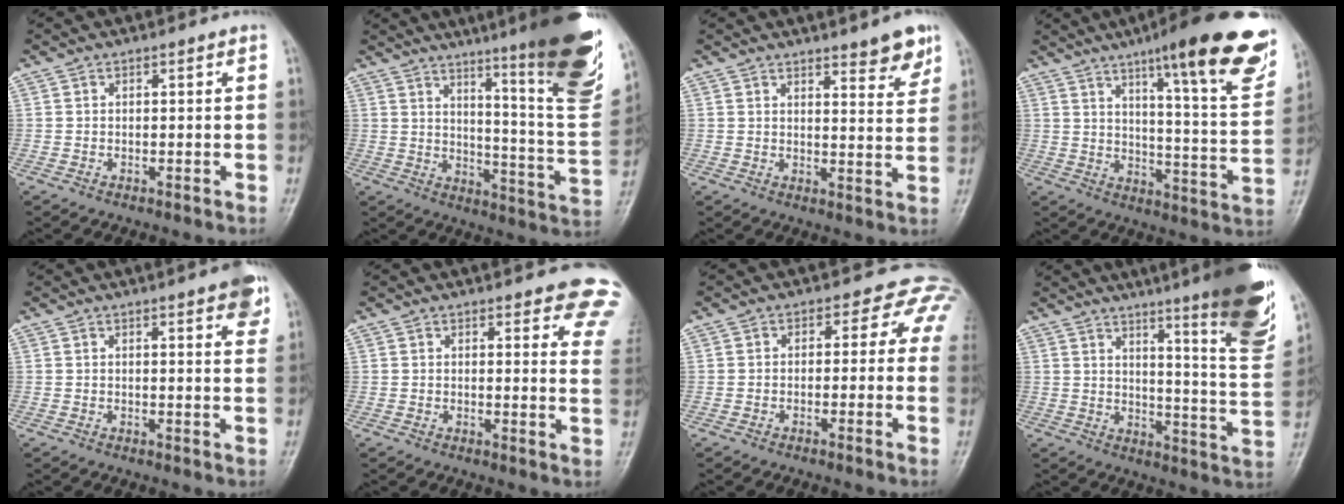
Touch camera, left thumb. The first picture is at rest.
{"total": 25.4, "force": [16.1, 2.7, 19.4], "torque": [-0.246, -0.095, 0.220]}
{"total": 6.2, "force": [4.7, 1.3, 3.9], "torque": [-0.035, -0.034, 0.062]}
{"total": 24.1, "force": [14.6, 4.2, 18.8], "torque": [-0.236, -0.058, 0.204]}
{"total": 5.7, "force": [3.4, 1.4, 4.4], "torque": [-0.040, -0.009, 0.038]}
{"total": 11.3, "force": [9.1, 3.5, 5.6], "torque": [-0.015, -0.040, 0.079]}
{"total": 4.7, "force": [1.8, 3.9, 1.8], "torque": [0.012, 0.000, -0.009]}
{"total": 21.6, "force": [14.0, 2.3, 16.2], "torque": [-0.192, -0.084, 0.186]}